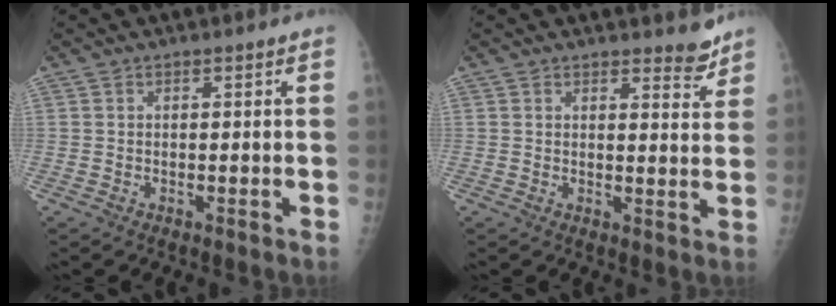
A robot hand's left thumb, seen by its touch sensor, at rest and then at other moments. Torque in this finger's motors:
{"motor_torque": [3.33, 1.68, 0.51, -0.17, 0.02]}